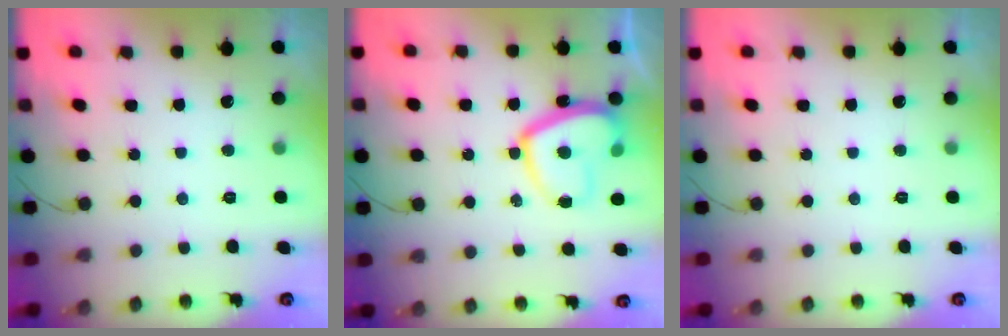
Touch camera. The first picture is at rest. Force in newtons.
{"total": 13.8, "press": 13.8, "slide": 1.1}
{"total": 0.0}